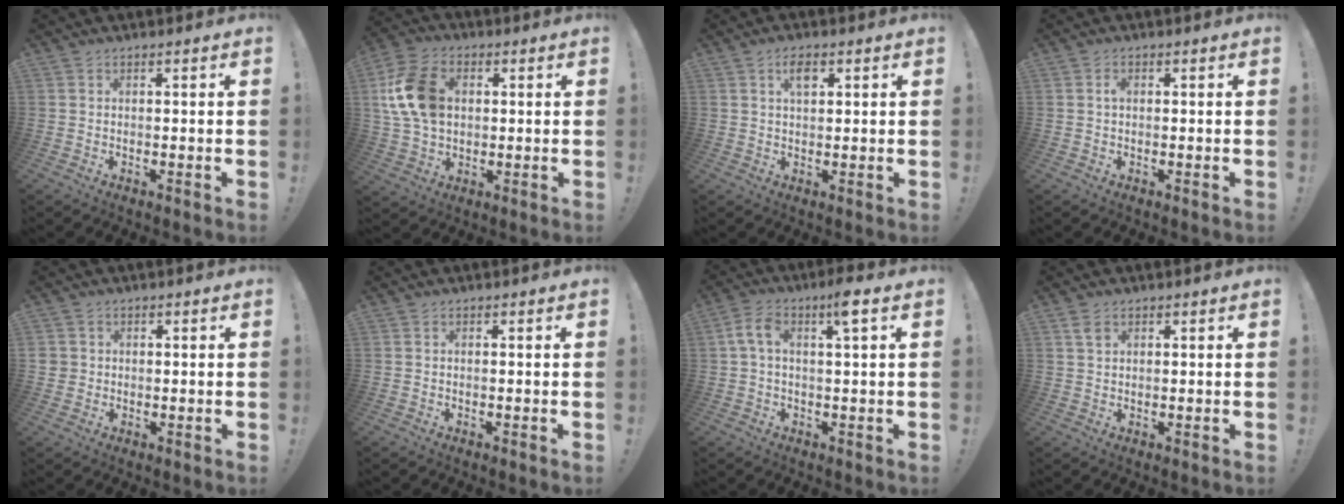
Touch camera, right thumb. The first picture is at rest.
{"total": 15.9, "force": [2.7, 11.5, 10.7], "torque": [-0.197, 0.003, 0.053]}
{"total": 4.1, "force": [1.9, 2.1, 3.0], "torque": [-0.041, -0.001, 0.028]}
{"total": 1.3, "force": [0.2, 0.8, 1.0], "torque": [-0.014, 0.003, 0.000]}
{"total": 2.4, "force": [0.4, 2.3, 0.5], "torque": [-0.006, 0.002, 0.007]}
{"total": 0.0}
{"total": 7.4, "force": [2.2, 1.7, 6.8], "torque": [-0.116, 0.003, 0.034]}
{"total": 2.6, "force": [1.4, 1.5, 1.5], "torque": [-0.024, -0.001, 0.025]}